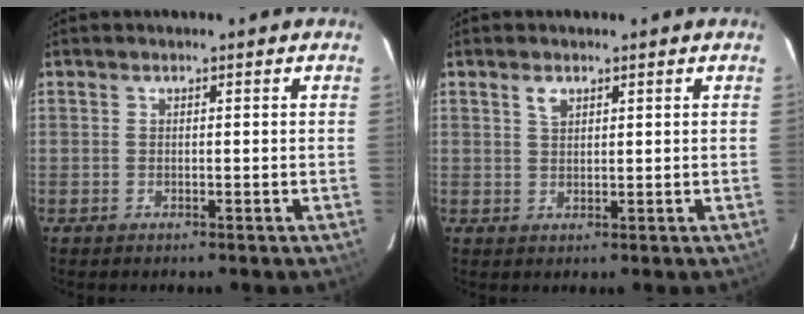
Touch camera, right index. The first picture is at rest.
{"total": 2.0, "force": [1.2, 1.1, 1.2], "torque": [-0.021, 0.005, 0.022]}